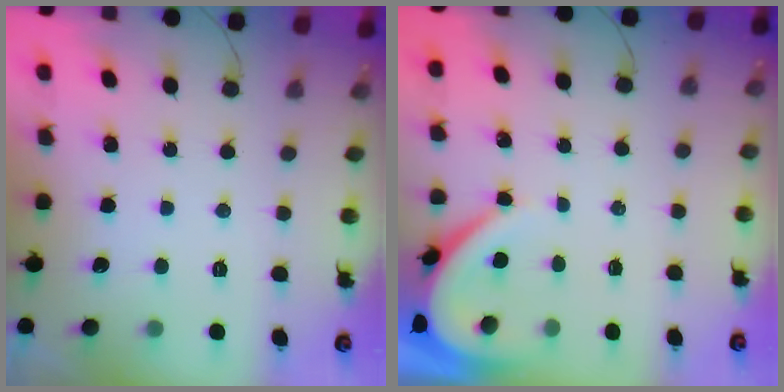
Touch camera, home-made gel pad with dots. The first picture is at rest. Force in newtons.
{"total": 3.7, "press": 3.7, "slide": 0.4}